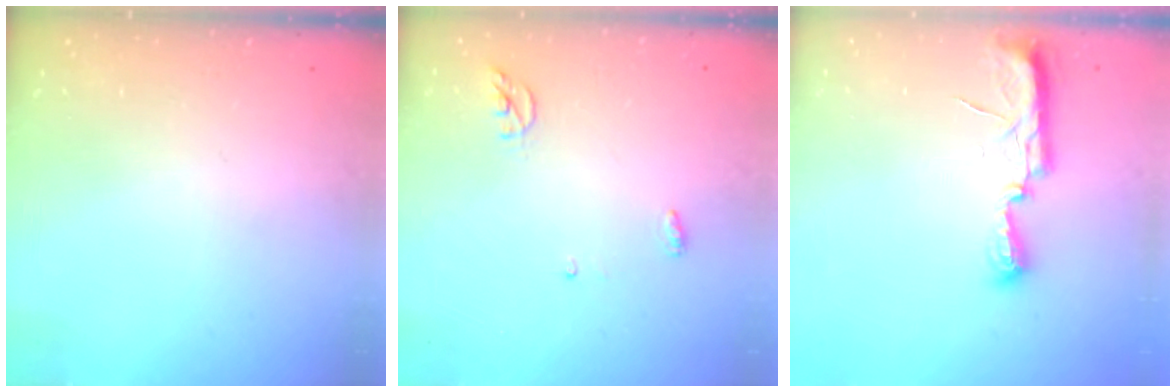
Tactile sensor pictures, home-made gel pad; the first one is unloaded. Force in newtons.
{"total": 4.9, "press": 4.9, "slide": 0.2}
{"total": 8.8, "press": 8.2, "slide": 3.2}